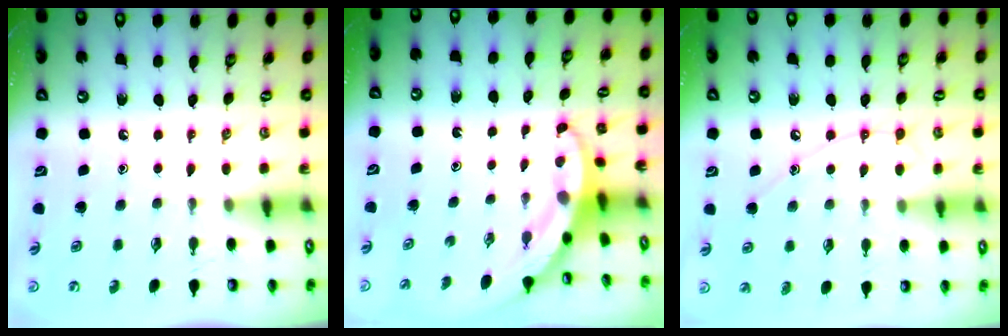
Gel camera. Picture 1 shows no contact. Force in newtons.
{"total": 3.8, "press": 3.8, "slide": 0.5}
{"total": 8.8, "press": 8.8, "slide": 0.7}